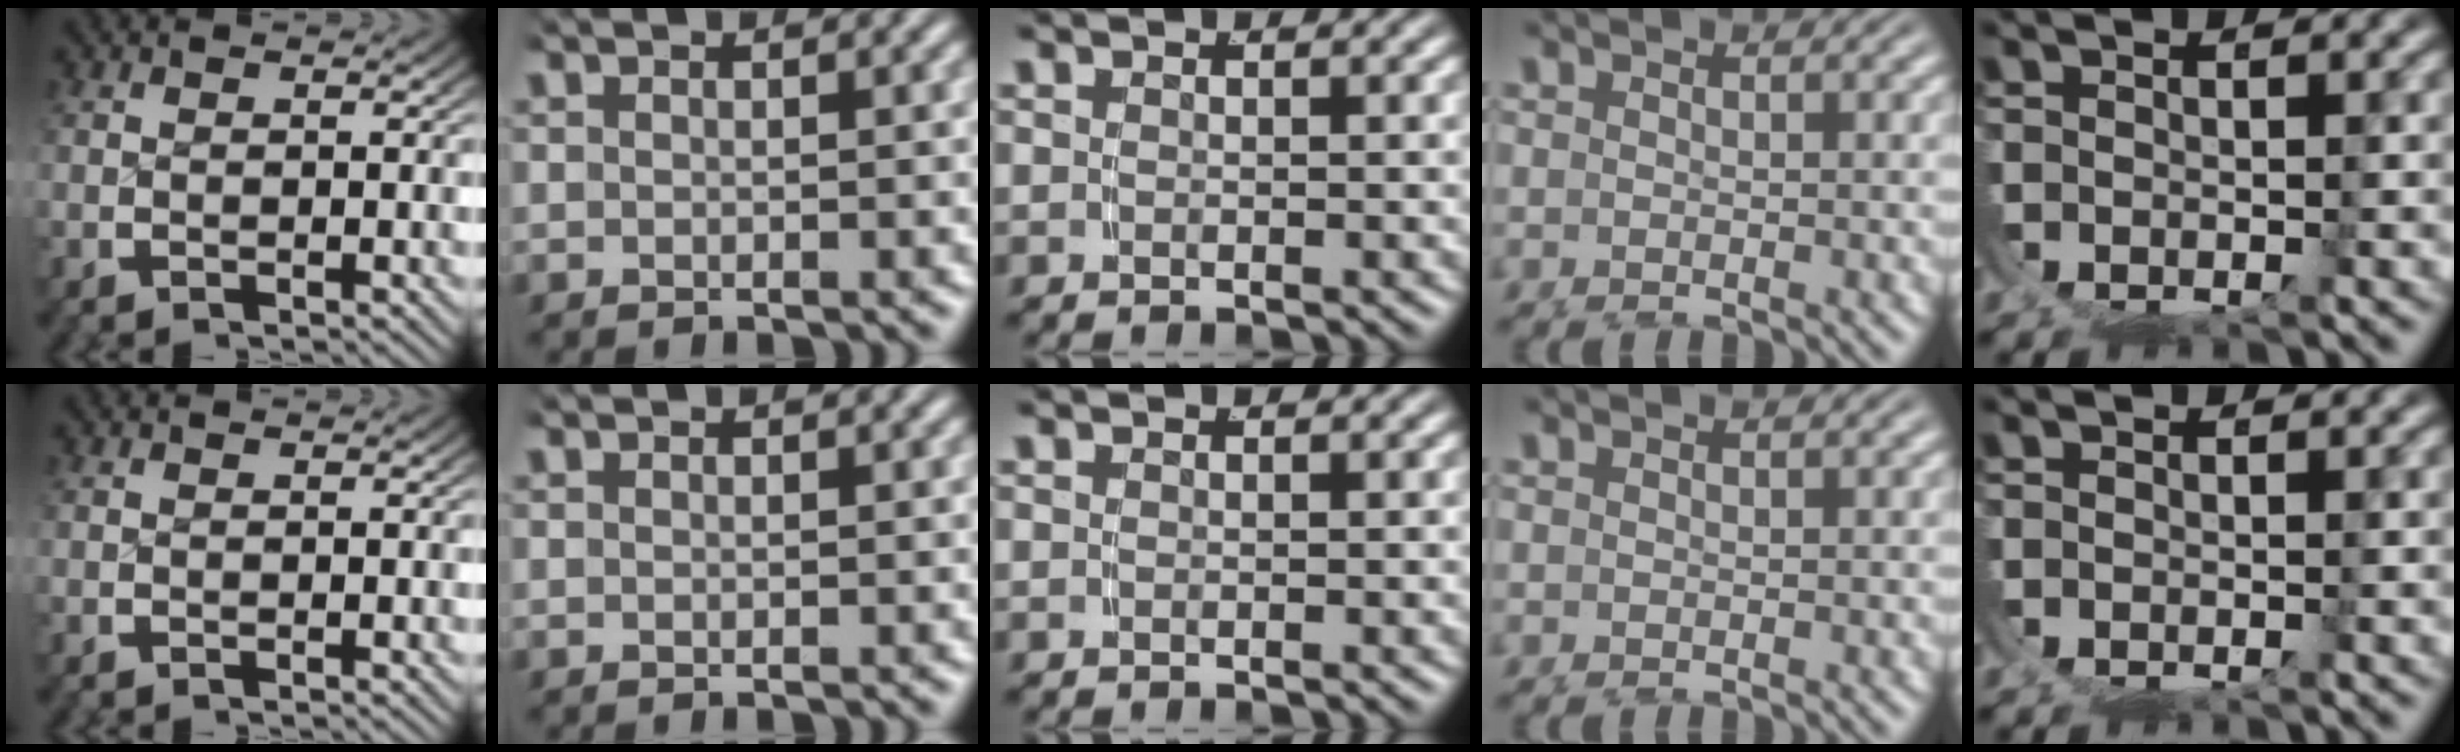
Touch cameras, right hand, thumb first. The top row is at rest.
{}